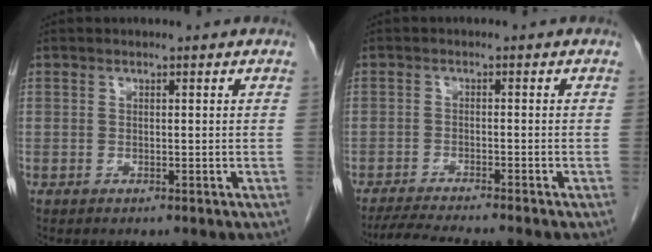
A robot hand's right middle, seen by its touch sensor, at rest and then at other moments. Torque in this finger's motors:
{"motor_torque": [0.33, -0.32, 0.01, 0.01]}